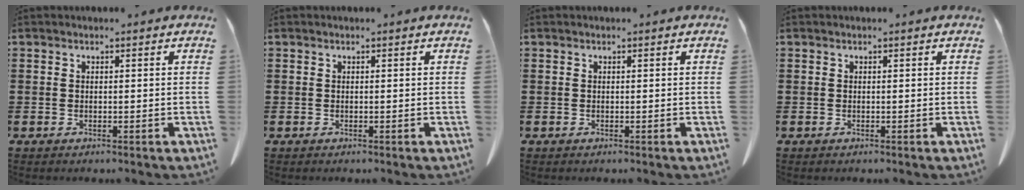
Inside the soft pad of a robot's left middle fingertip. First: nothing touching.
{"total": 0.0}
{"total": 0.0}
{"total": 0.0}